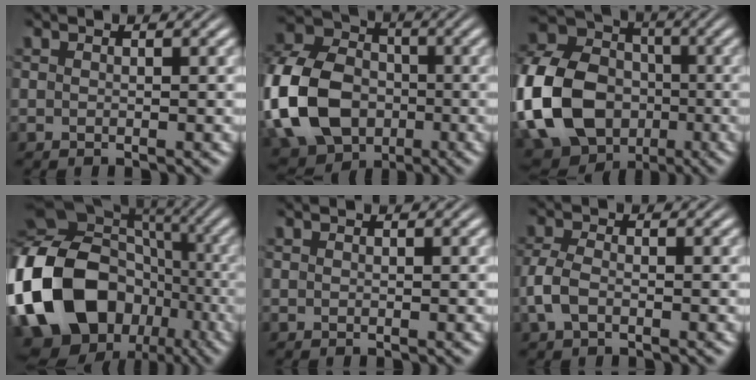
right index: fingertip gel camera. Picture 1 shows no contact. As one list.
[{"total": 13.7, "force": [-2.4, 11.8, 6.6], "torque": [-0.171, -0.059, -0.033]}, {"total": 18.6, "force": [-4.3, 16.4, 7.6], "torque": [-0.205, -0.071, -0.070]}, {"total": 20.7, "force": [-3.7, 16.3, 12.1], "torque": [-0.276, -0.074, -0.038]}, {"total": 0.0}, {"total": 2.7, "force": [-0.9, 1.8, 1.8], "torque": [-0.057, -0.009, -0.012]}]